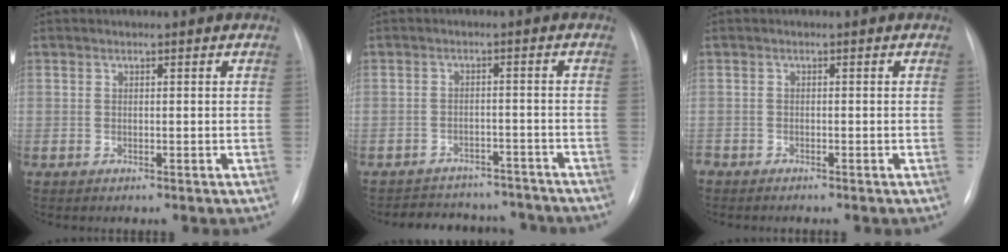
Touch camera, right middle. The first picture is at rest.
{"total": 11.4, "force": [-10.5, 4.2, 1.7], "torque": [-0.022, 0.021, -0.129]}
{"total": 2.0, "force": [-1.8, 0.6, 0.5], "torque": [-0.008, -0.004, -0.028]}